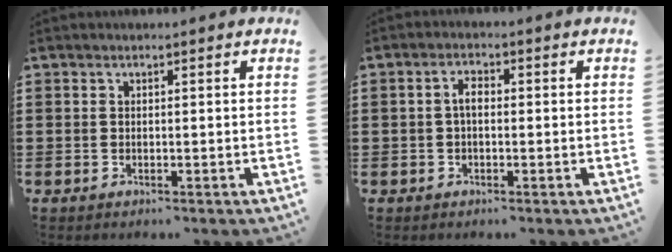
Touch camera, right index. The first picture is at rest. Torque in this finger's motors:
{"motor_torque": [0.74, 0.37, 0.41, 0.10]}